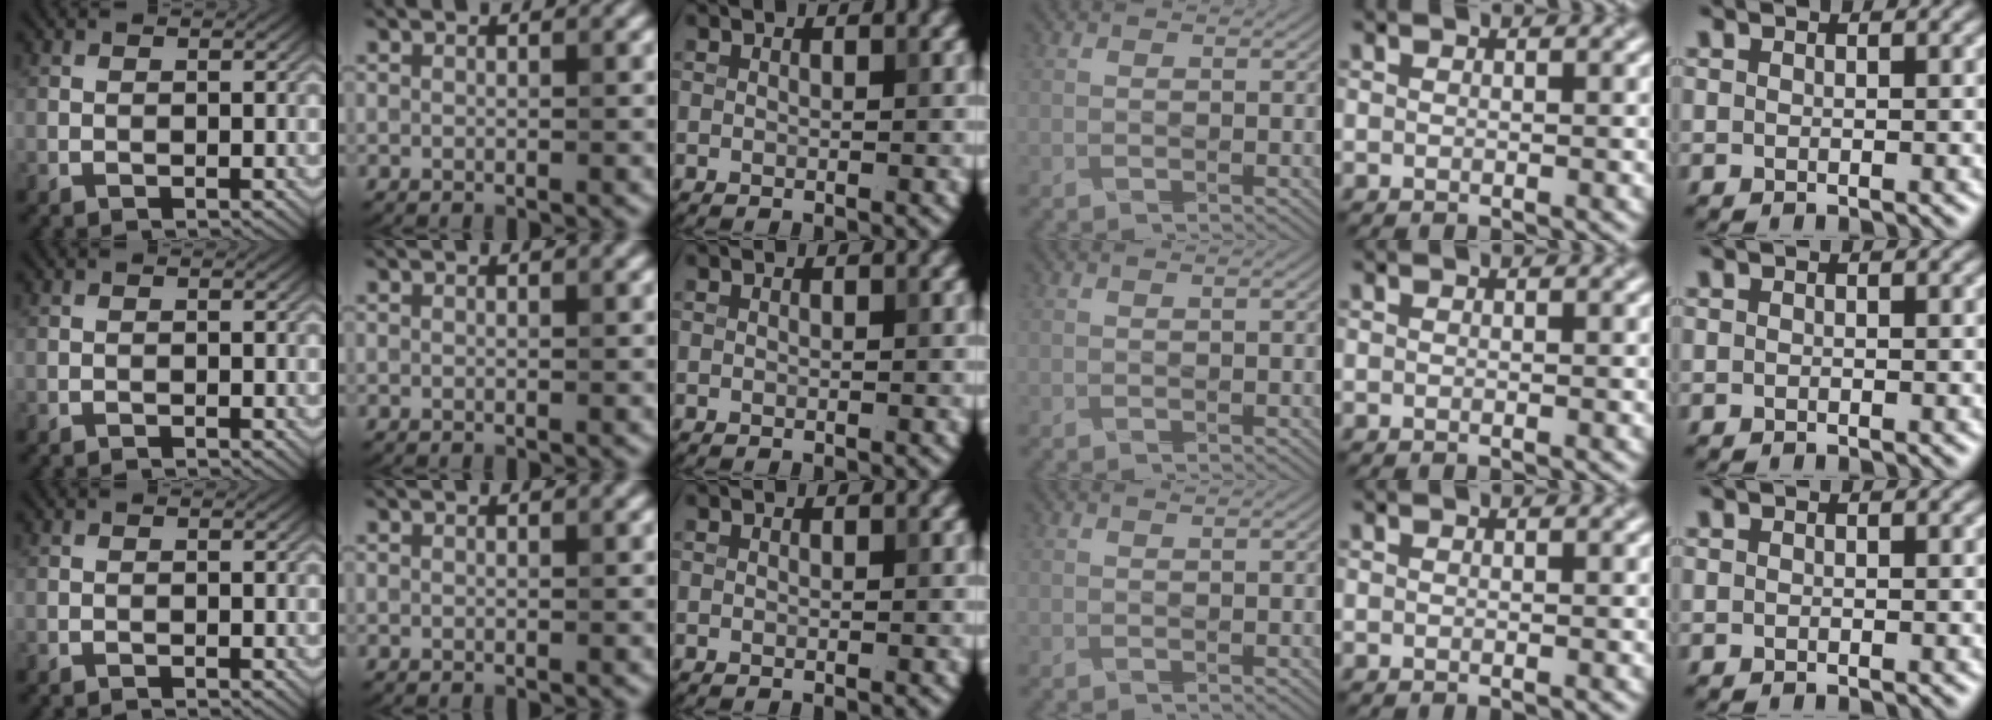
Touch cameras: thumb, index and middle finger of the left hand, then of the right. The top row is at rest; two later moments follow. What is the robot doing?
{"motion": "pour", "object": "sugar"}